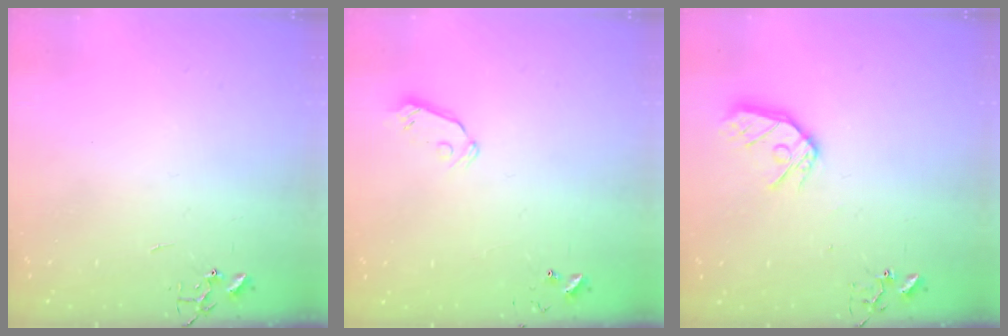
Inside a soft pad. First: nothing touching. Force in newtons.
{"total": 5.4, "press": 5.3, "slide": 0.9}
{"total": 11.3, "press": 11.2, "slide": 1.3}